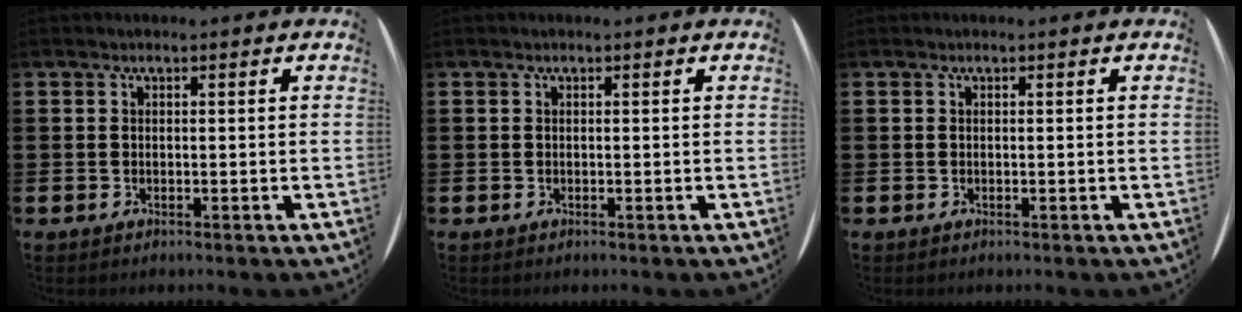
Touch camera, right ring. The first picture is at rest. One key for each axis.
{"total": 0.0}
{"total": 0.0}